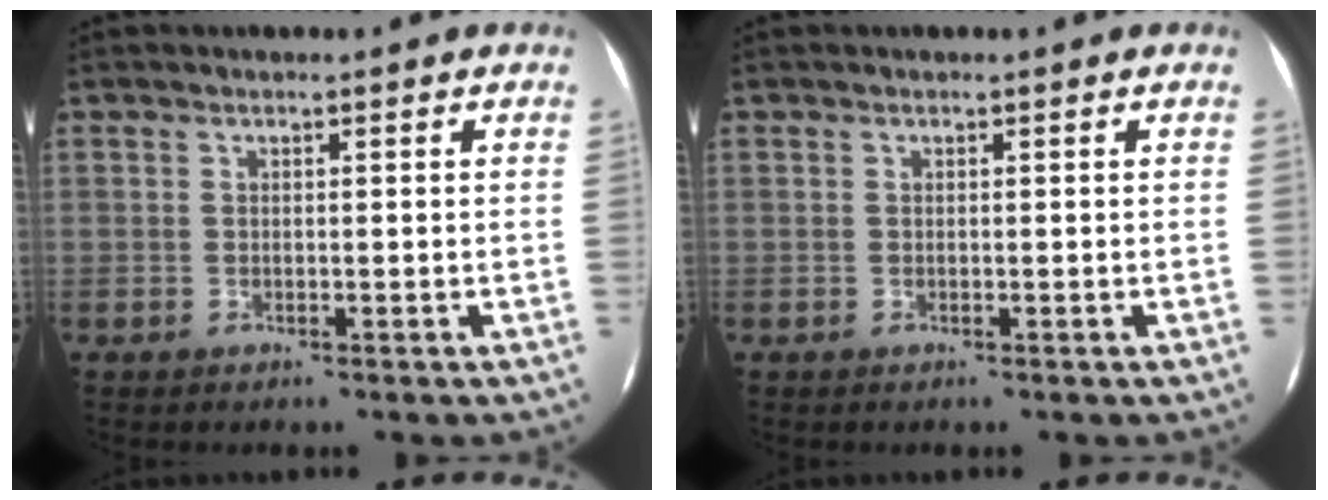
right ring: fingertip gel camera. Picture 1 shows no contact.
{"total": 0.0}